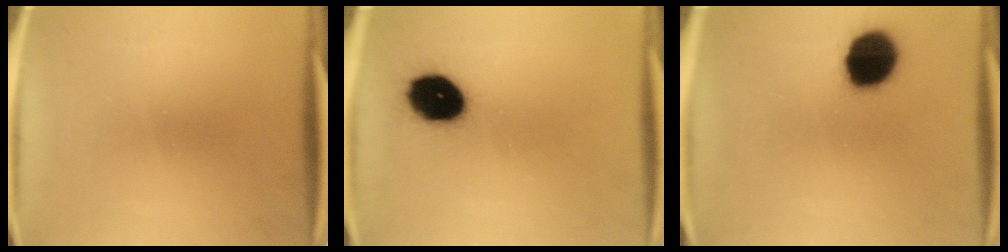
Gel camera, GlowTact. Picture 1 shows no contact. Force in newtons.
{"total": 12.7}
{"total": 14.4}